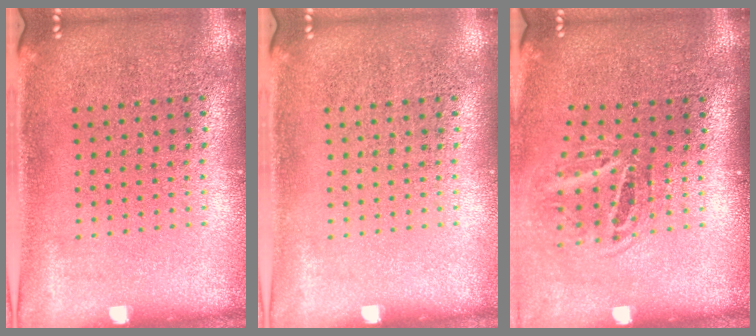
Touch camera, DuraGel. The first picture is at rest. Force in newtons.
{"total": 0.0}
{"total": 1.8, "press": 1.2, "slide": 1.3}